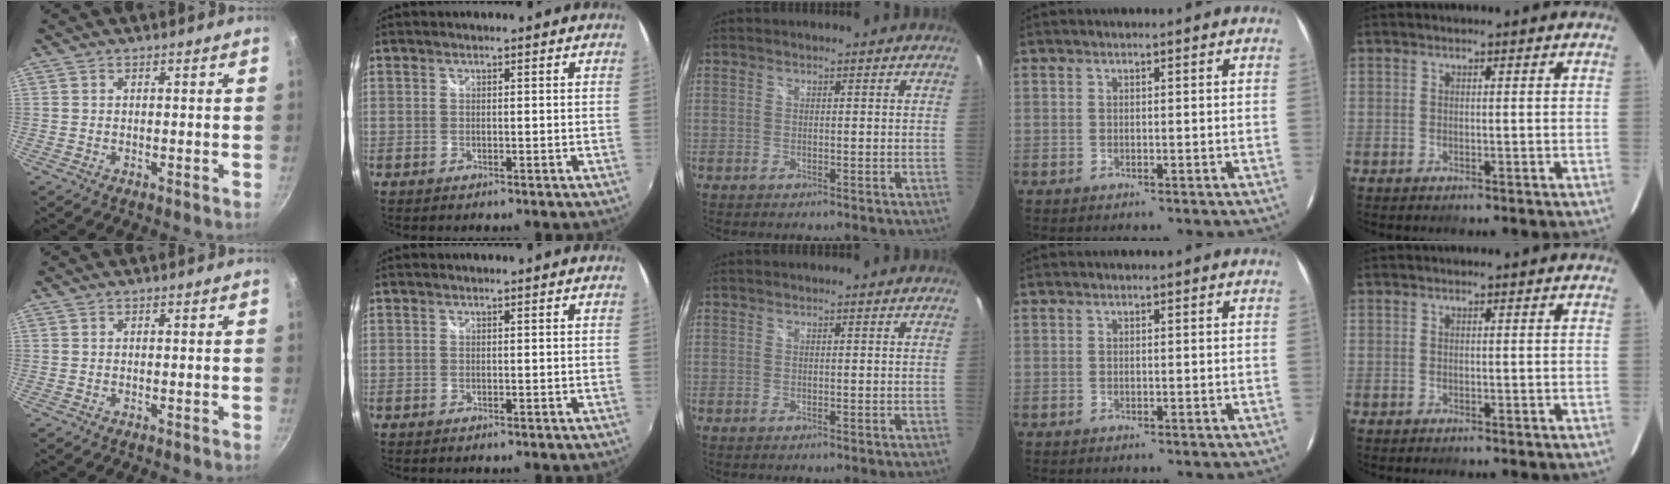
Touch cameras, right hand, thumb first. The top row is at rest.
{}